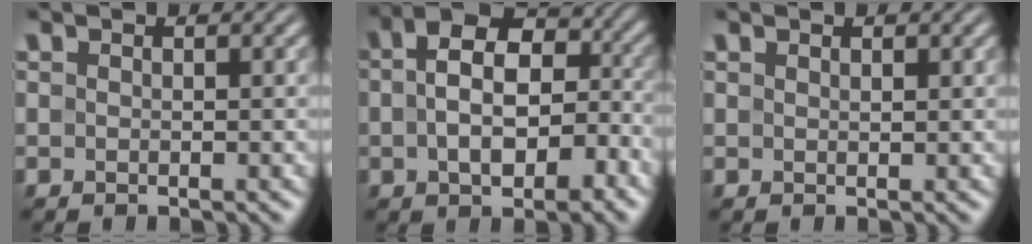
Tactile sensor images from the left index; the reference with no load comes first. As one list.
[{"total": 8.2, "force": [-0.7, 4.9, 6.6], "torque": [-0.107, 0.011, -0.016]}, {"total": 0.5, "force": [0.5, 0.1, 0.2], "torque": [-0.003, 0.000, 0.009]}]